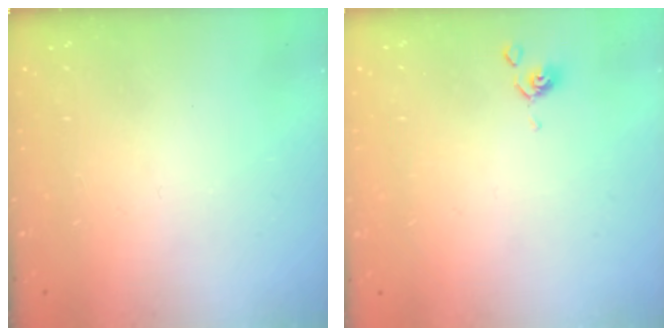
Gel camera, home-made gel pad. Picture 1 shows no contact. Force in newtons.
{"total": 2.0, "press": 2.0, "slide": 0.4}